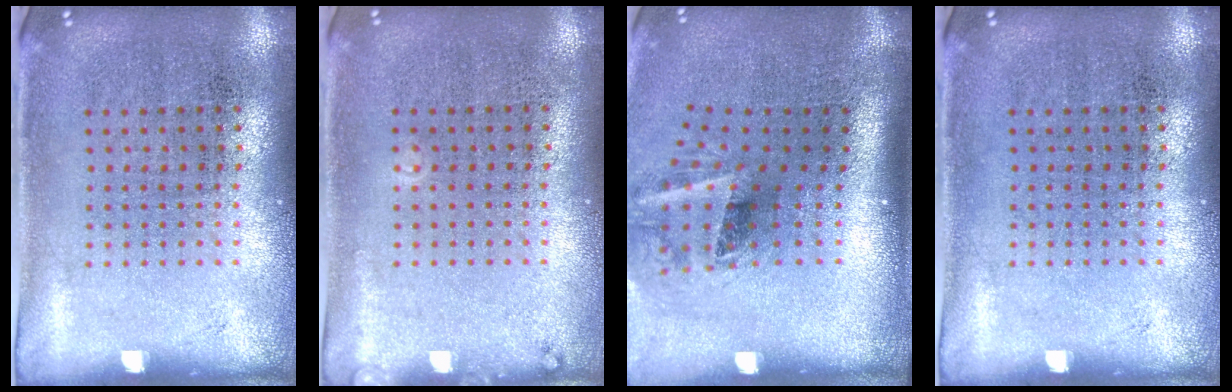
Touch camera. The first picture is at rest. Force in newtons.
{"total": 0.7, "press": 0.7, "slide": 0.1}
{"total": 2.0, "press": 1.2, "slide": 1.6}
{"total": 0.0}